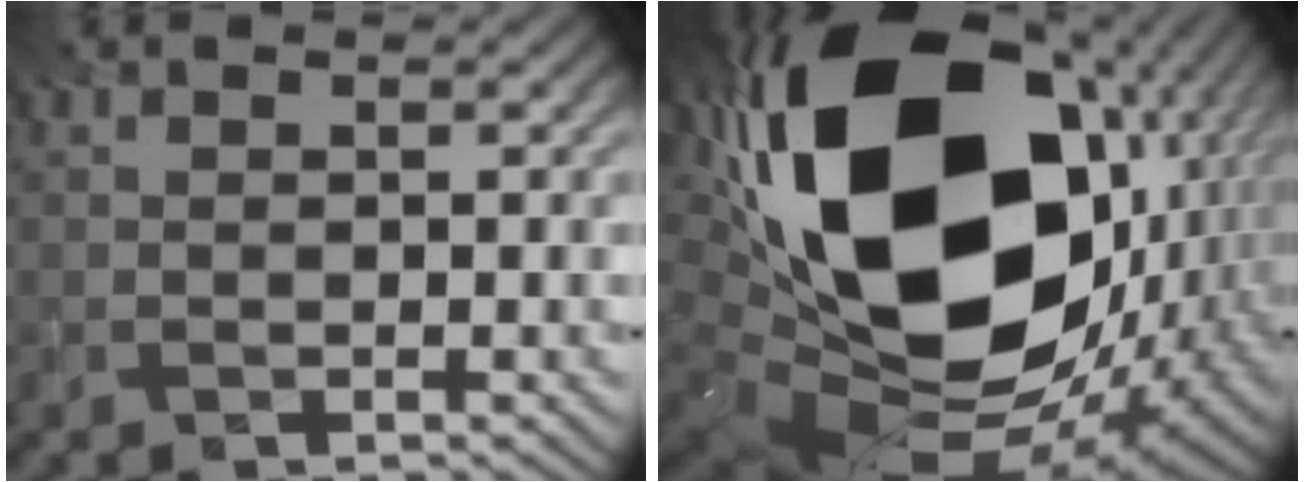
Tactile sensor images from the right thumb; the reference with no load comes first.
{"total": 23.9, "force": [3.0, 15.8, 17.7], "torque": [-0.378, -0.053, 0.081]}